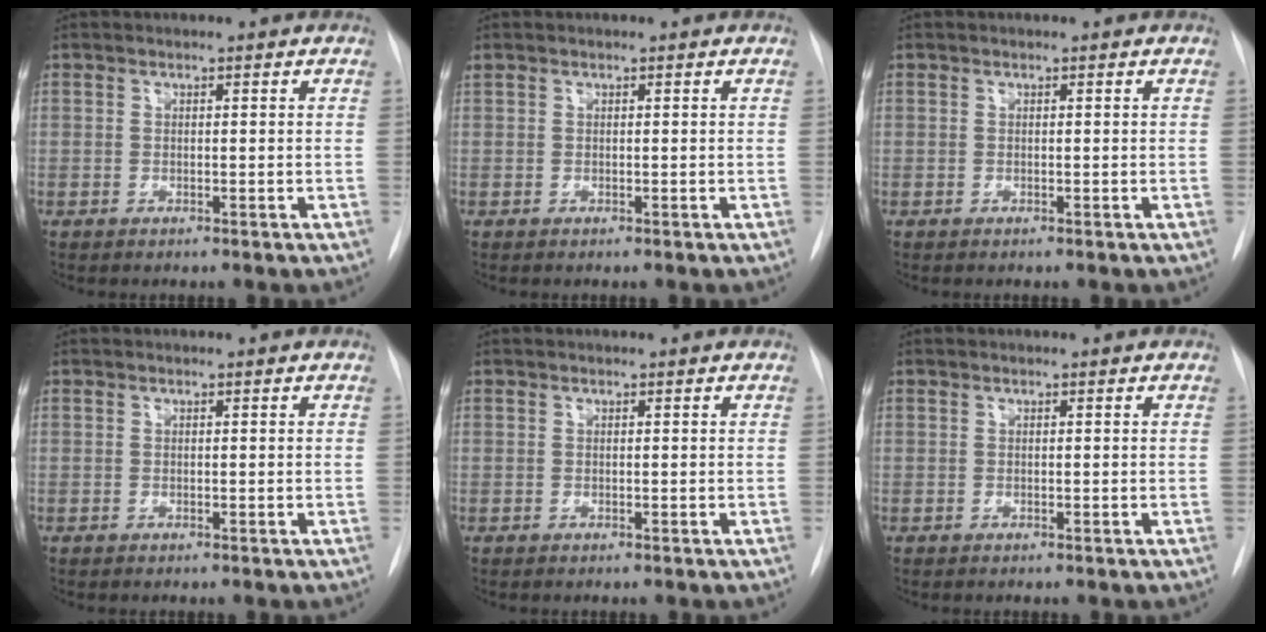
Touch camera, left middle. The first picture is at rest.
{"total": 0.0}
{"total": 0.0}
{"total": 0.0}
{"total": 0.0}
{"total": 0.0}